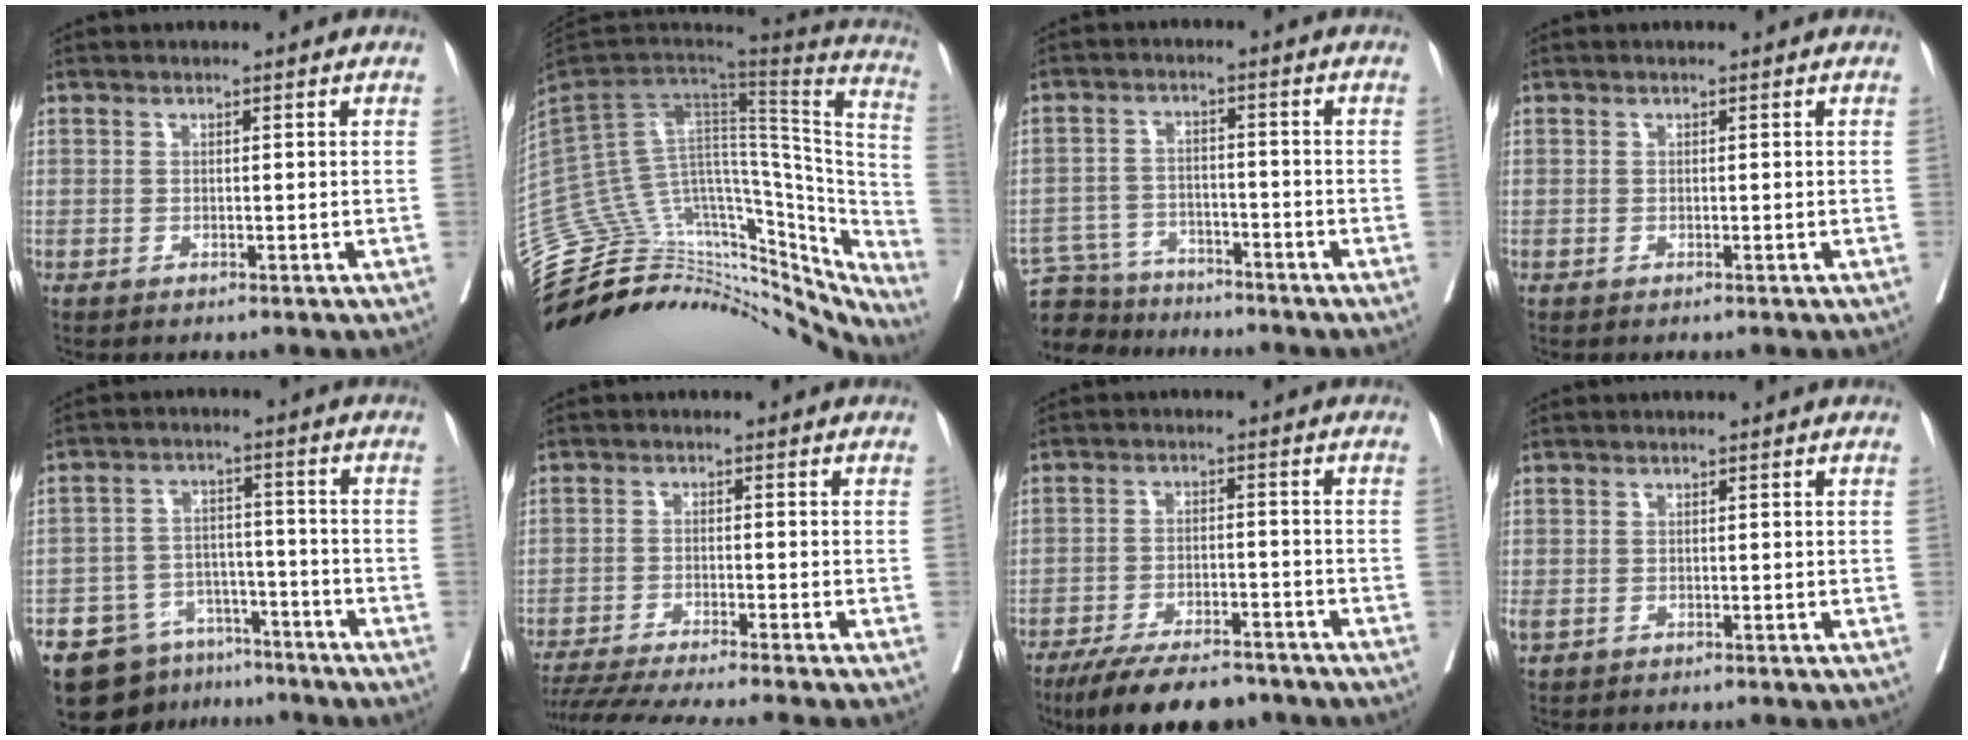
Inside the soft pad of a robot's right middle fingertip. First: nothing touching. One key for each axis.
{"total": 40.0, "fx": -34.1, "fy": 15.2, "fz": 14.4, "tx": -0.200, "ty": 0.025, "tz": -0.438}
{"total": 7.9, "fx": -7.4, "fy": 2.7, "fz": 0.0, "tx": -0.001, "ty": 0.016, "tz": -0.128}
{"total": 0.0}
{"total": 9.9, "fx": -7.5, "fy": 5.9, "fz": 2.7, "tx": -0.039, "ty": 0.026, "tz": -0.116}
{"total": 13.1, "fx": -11.5, "fy": -1.6, "fz": 6.0, "tx": -0.077, "ty": -0.025, "tz": -0.181}
{"total": 12.3, "fx": -10.1, "fy": 3.8, "fz": 5.9, "tx": -0.084, "ty": -0.004, "tz": -0.157}
{"total": 0.9, "fx": -0.3, "fy": 0.7, "fz": 0.5, "tx": -0.015, "ty": 0.000, "tz": -0.002}